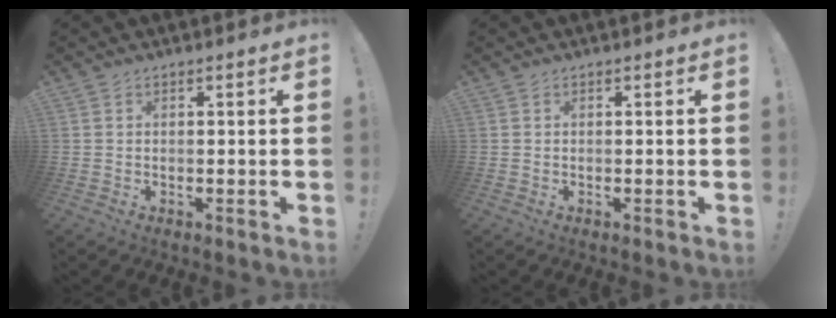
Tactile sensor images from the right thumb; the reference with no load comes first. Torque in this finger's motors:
{"motor_torque": [0.00, 0.00, 0.00, 0.00, 0.02]}